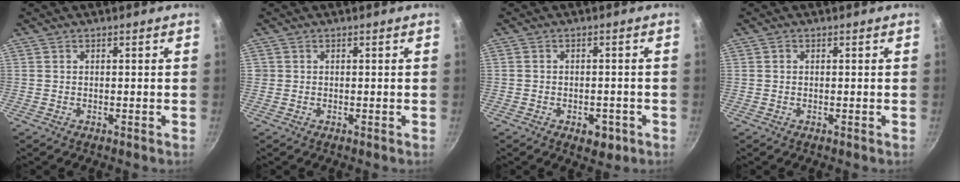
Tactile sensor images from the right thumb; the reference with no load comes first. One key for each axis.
{"total": 0.5, "fx": 0.0, "fy": 0.5, "fz": 0.0, "tx": 0.003, "ty": 0.001, "tz": -0.002}
{"total": 4.5, "fx": -2.1, "fy": 2.8, "fz": 2.8, "tx": -0.023, "ty": 0.016, "tz": -0.019}
{"total": 0.5, "fx": 0.0, "fy": 0.4, "fz": 0.2, "tx": -0.003, "ty": 0.004, "tz": 0.000}